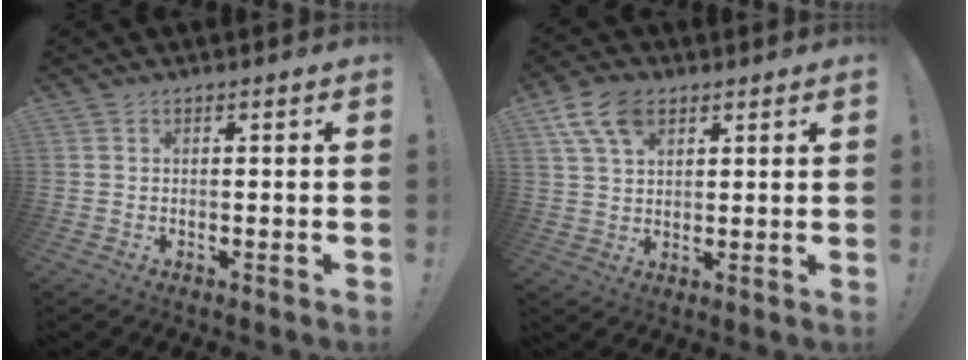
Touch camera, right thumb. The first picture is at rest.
{"total": 10.5, "force": [5.2, 6.5, 6.5], "torque": [-0.117, -0.010, 0.098]}